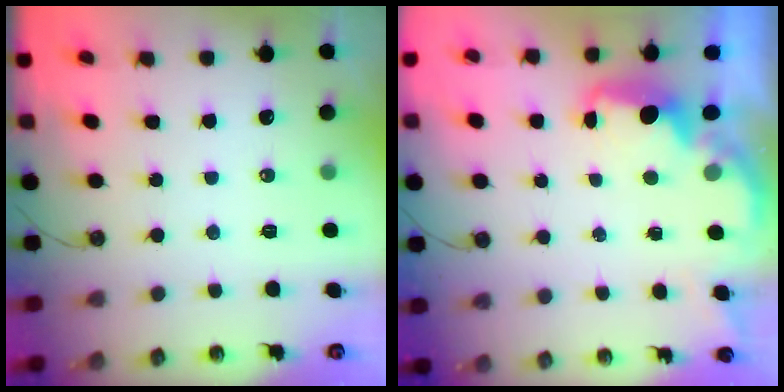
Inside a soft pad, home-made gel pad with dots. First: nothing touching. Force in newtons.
{"total": 2.1, "press": 2.0, "slide": 0.7}